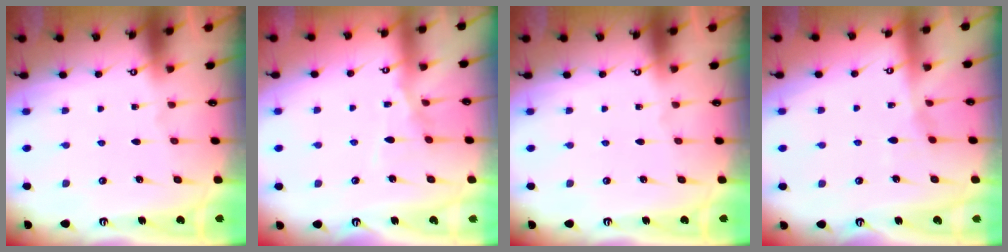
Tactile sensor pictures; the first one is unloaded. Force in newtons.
{"total": 7.1, "press": 7.0, "slide": 0.4}
{"total": 0.0}
{"total": 5.6, "press": 5.6, "slide": 0.2}